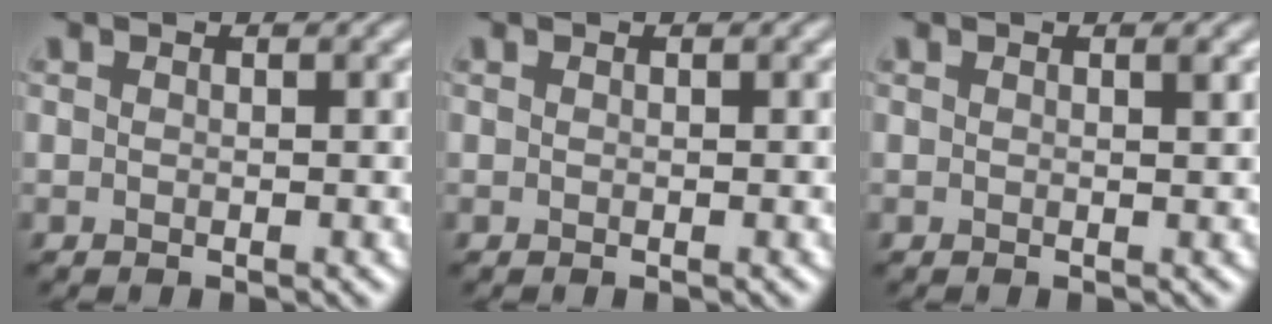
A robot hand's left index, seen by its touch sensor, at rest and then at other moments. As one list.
[{"total": 0.0}, {"total": 0.5, "force": [0.3, 0.0, 0.4], "torque": [-0.003, -0.001, 0.004]}]